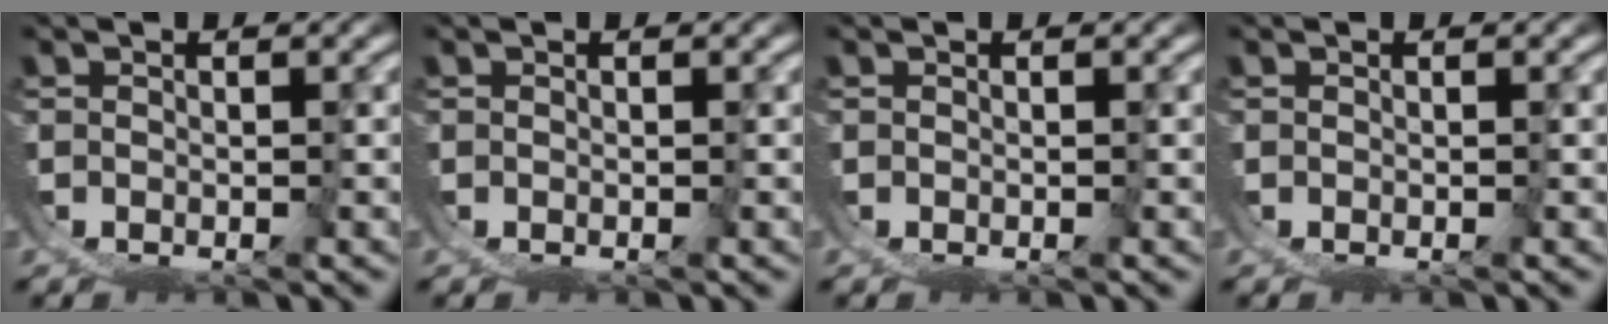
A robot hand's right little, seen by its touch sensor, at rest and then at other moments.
{"total": 0.0}
{"total": 0.0}
{"total": 0.0}